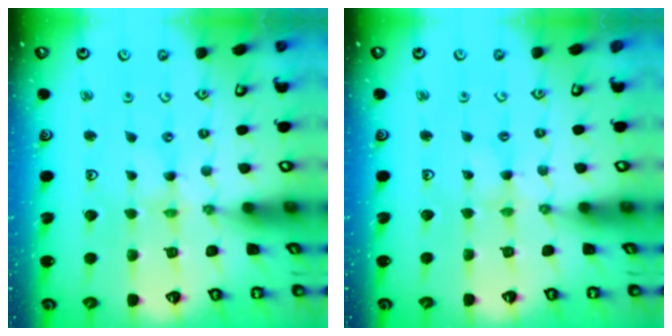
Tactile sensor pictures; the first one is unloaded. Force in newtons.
{"total": 0.8, "press": 0.7, "slide": 0.3}